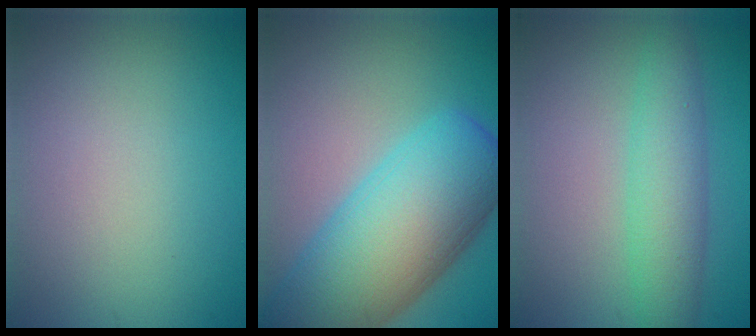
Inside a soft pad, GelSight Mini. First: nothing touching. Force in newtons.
{"total": 13.0, "press": 13.0, "slide": 0.7}
{"total": 4.4, "press": 4.4, "slide": 0.1}